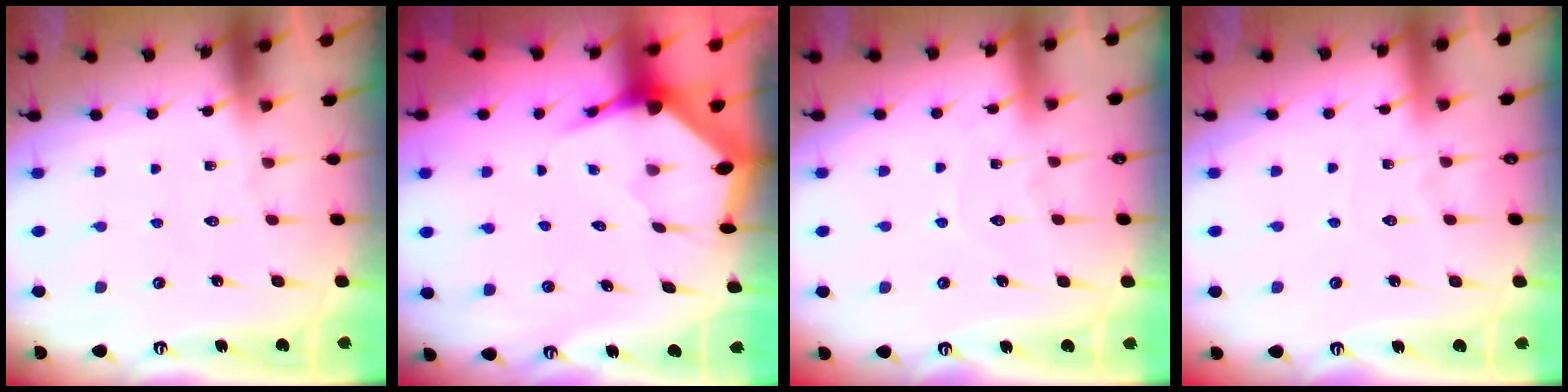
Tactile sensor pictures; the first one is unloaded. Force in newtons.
{"total": 3.8, "press": 3.8, "slide": 0.5}
{"total": 5.4, "press": 5.3, "slide": 0.5}
{"total": 2.4, "press": 2.4, "slide": 0.2}